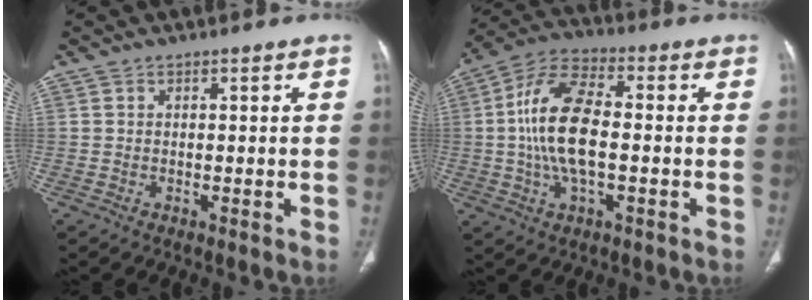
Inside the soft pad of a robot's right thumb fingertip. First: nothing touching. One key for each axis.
{"total": 14.6, "fx": -0.7, "fy": 6.8, "fz": 12.9, "tx": -0.258, "ty": 0.022, "tz": -0.019}